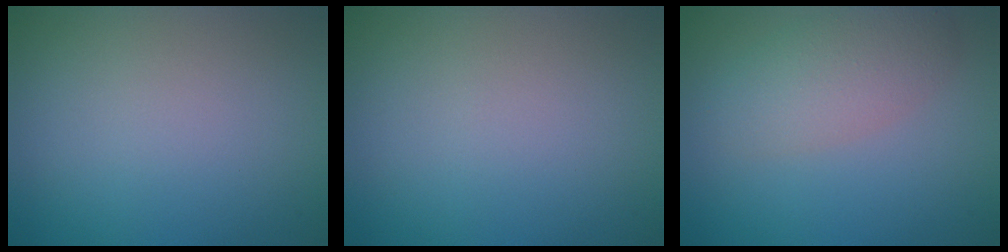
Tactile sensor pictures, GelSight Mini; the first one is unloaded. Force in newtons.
{"total": 0.0}
{"total": 3.5, "press": 3.5, "slide": 0.2}